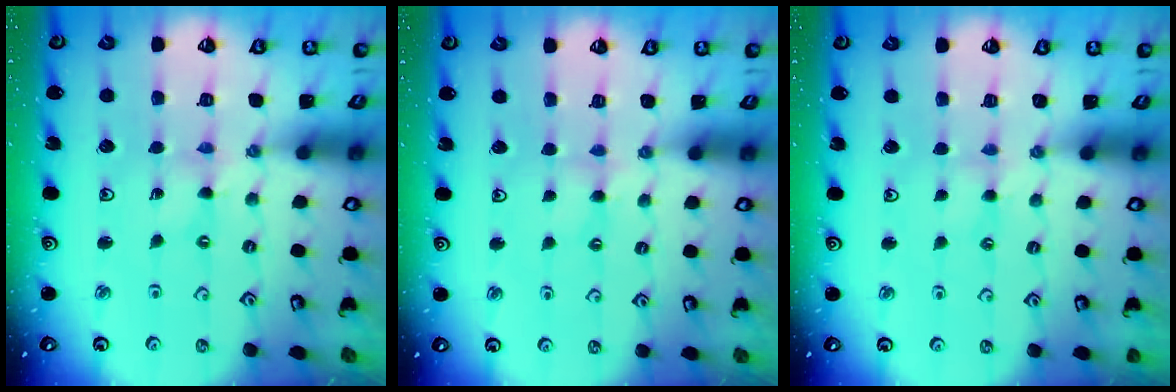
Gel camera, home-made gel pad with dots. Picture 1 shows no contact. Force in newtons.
{"total": 2.4, "press": 2.4, "slide": 0.5}
{"total": 2.0, "press": 1.9, "slide": 0.3}